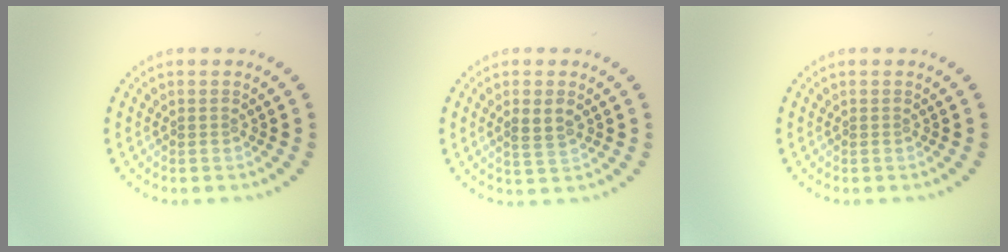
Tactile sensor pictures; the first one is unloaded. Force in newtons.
{"total": 2.1, "press": 2.1, "slide": 0.5}
{"total": 0.0}